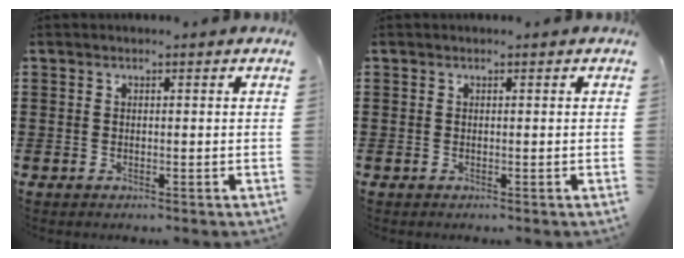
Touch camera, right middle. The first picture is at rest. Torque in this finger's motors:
{"motor_torque": [-0.05, 0.05, 0.00, 0.00]}